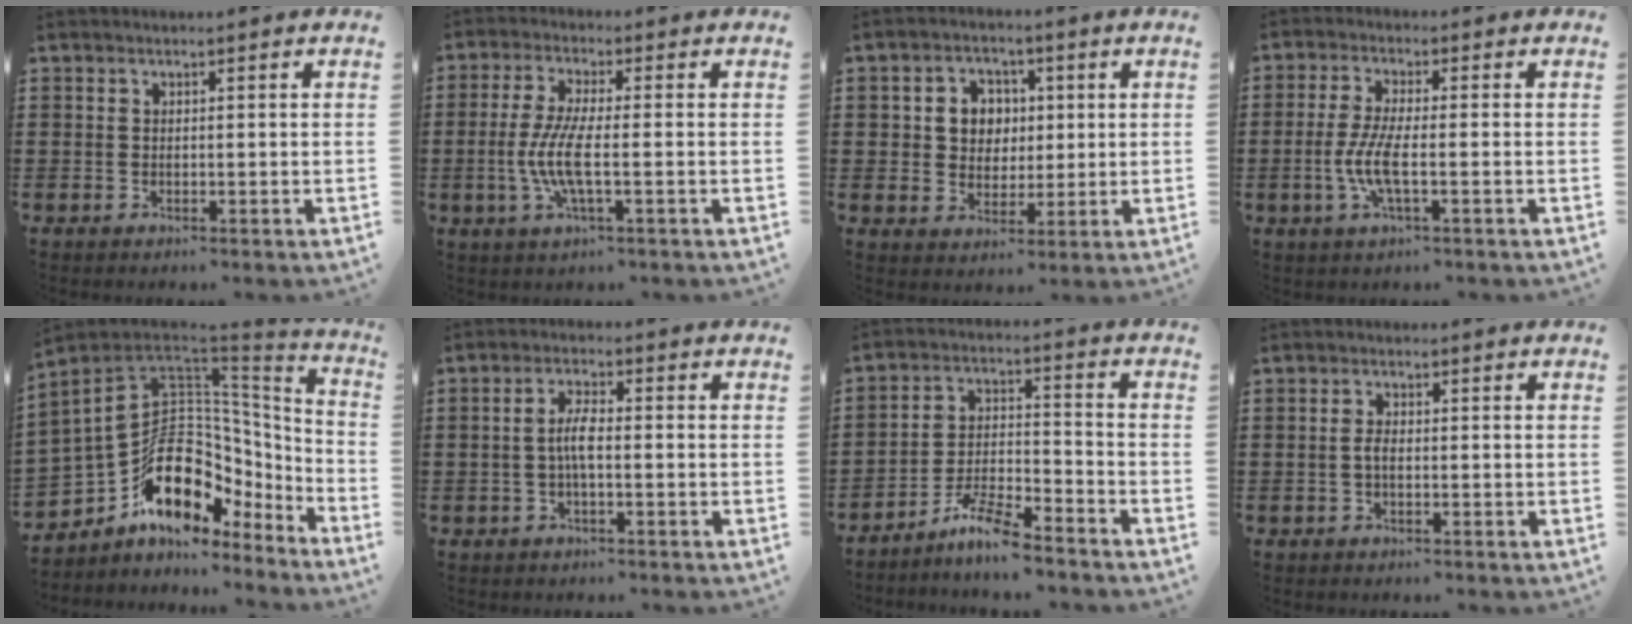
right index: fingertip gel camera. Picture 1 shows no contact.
{"total": 6.9, "force": [-1.5, 1.3, 6.6], "torque": [-0.157, -0.018, -0.038]}
{"total": 5.4, "force": [0.9, 5.0, 2.0], "torque": [-0.052, 0.014, 0.012]}
{"total": 6.0, "force": [-1.6, 1.3, 5.6], "torque": [-0.131, -0.011, -0.038]}
{"total": 15.3, "force": [-2.7, 10.8, 10.4], "torque": [-0.206, -0.011, -0.046]}
{"total": 3.6, "force": [-0.6, 1.1, 3.4], "torque": [-0.076, -0.001, -0.016]}
{"total": 7.1, "force": [-6.3, 0.6, 3.4], "torque": [-0.076, 0.000, -0.121]}
{"total": 1.7, "force": [-0.3, 0.7, 1.6], "torque": [-0.037, -0.001, -0.009]}